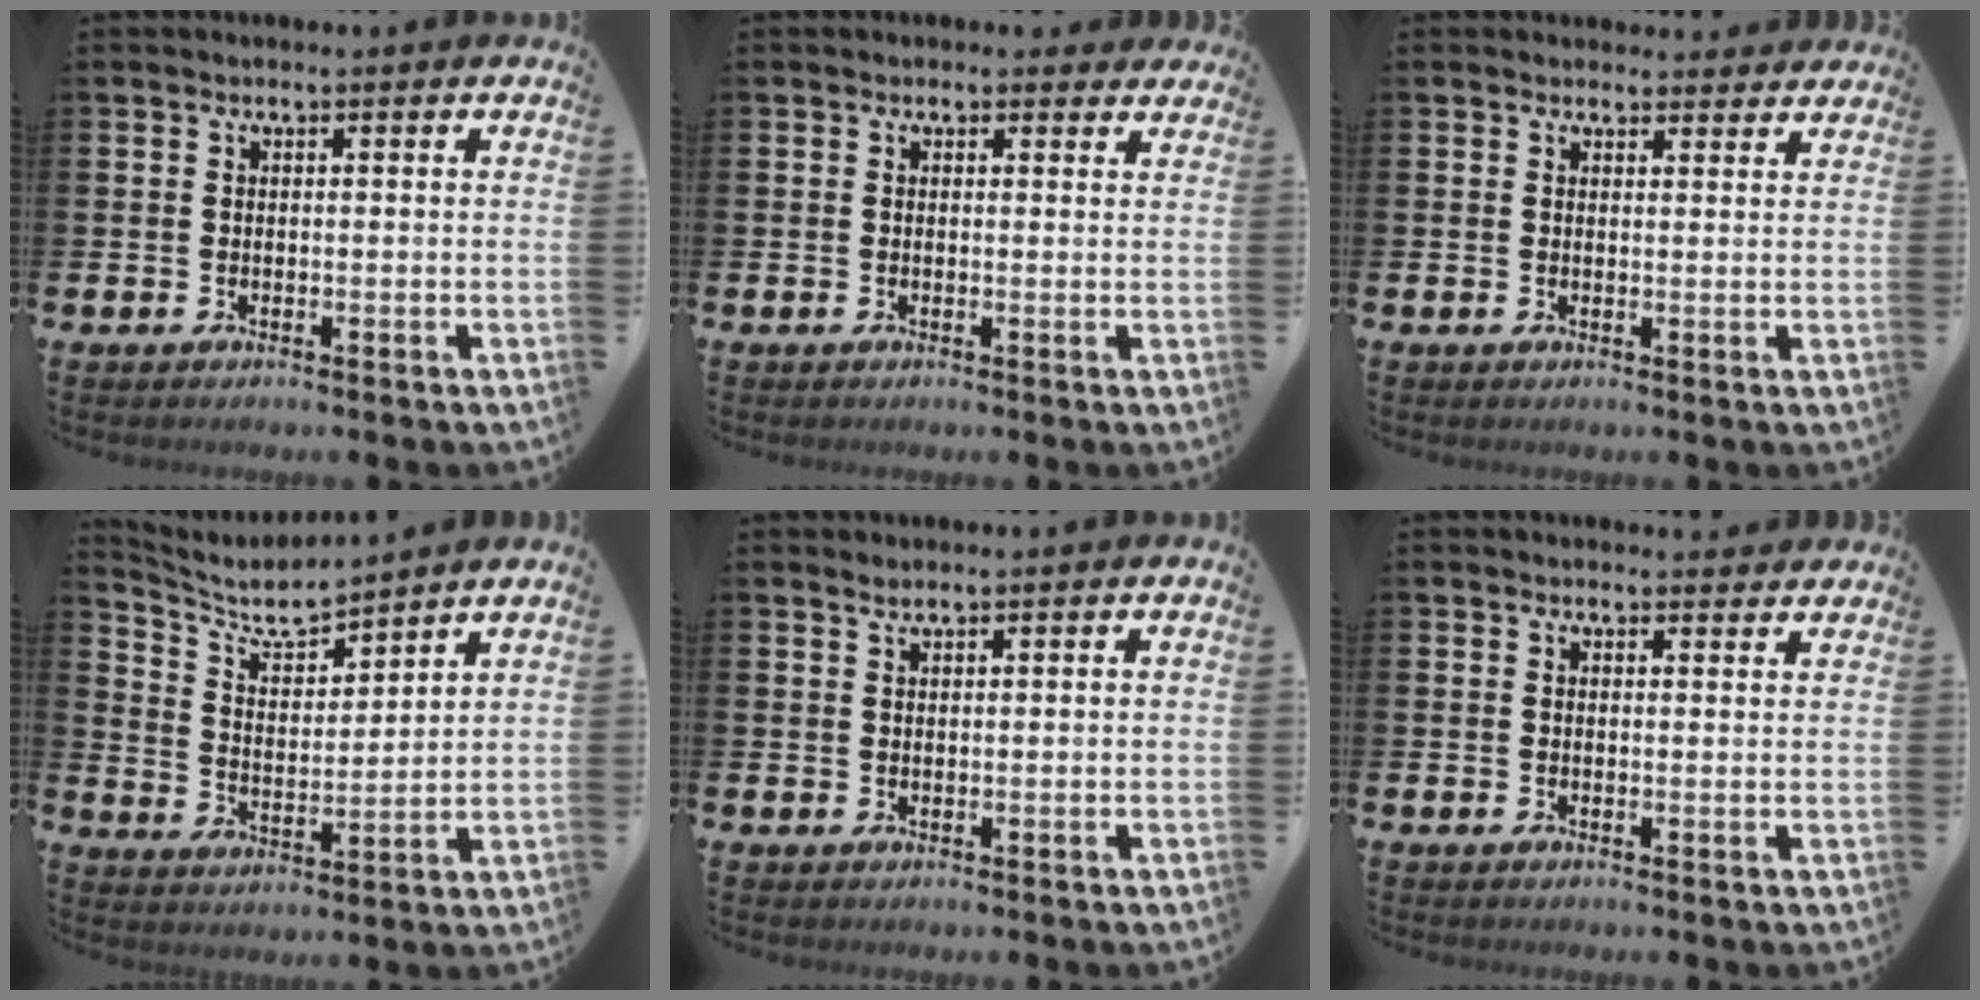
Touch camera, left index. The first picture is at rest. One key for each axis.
{"total": 1.0, "fx": 0.8, "fy": 0.7, "fz": 0.2, "tx": 0.004, "ty": 0.005, "tz": 0.012}
{"total": 2.3, "fx": 2.1, "fy": 0.8, "fz": 0.0, "tx": 0.013, "ty": -0.012, "tz": 0.036}
{"total": 6.0, "fx": 5.6, "fy": 1.2, "fz": 1.9, "tx": -0.067, "ty": -0.034, "tz": 0.096}
{"total": 1.1, "fx": 1.1, "fy": 0.1, "fz": 0.4, "tx": -0.009, "ty": 0.000, "tz": 0.019}
{"total": 1.6, "fx": 1.6, "fy": 0.3, "fz": 0.0, "tx": 0.007, "ty": -0.007, "tz": 0.027}